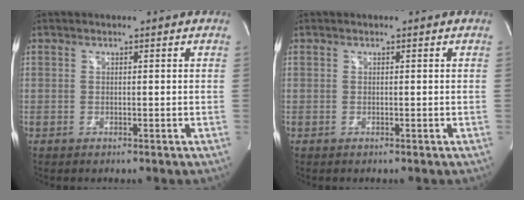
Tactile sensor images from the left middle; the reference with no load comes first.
{"total": 0.0}